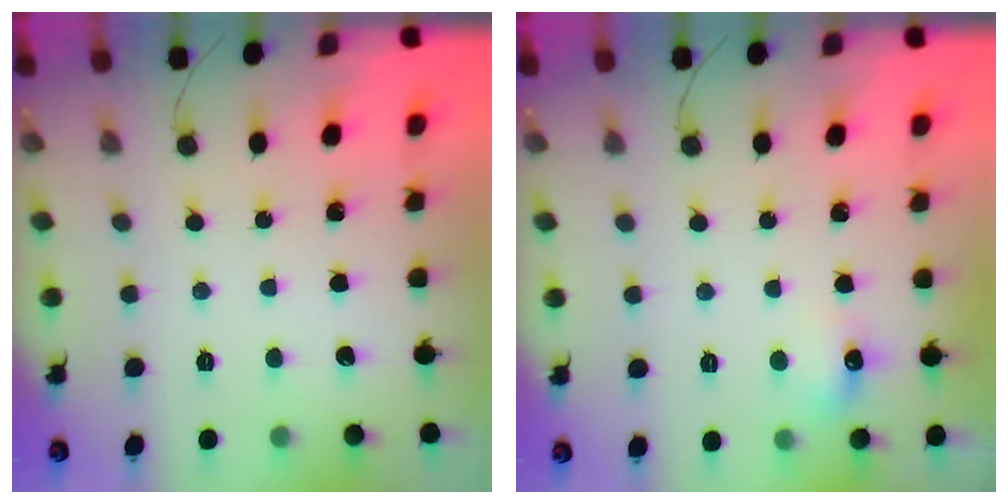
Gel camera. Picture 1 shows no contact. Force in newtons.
{"total": 6.5, "press": 6.2, "slide": 1.9}